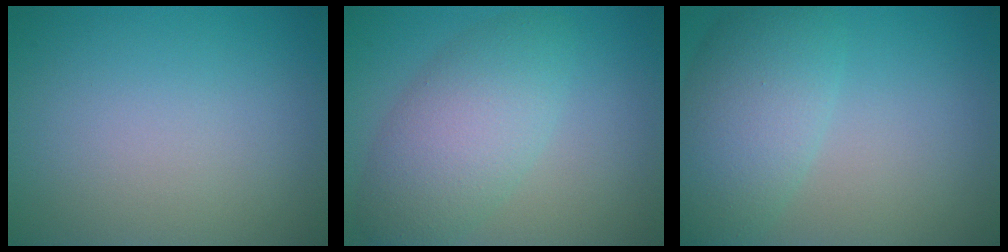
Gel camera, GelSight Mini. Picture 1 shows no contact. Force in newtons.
{"total": 5.7, "press": 5.7, "slide": 0.0}
{"total": 6.2, "press": 6.2, "slide": 0.3}